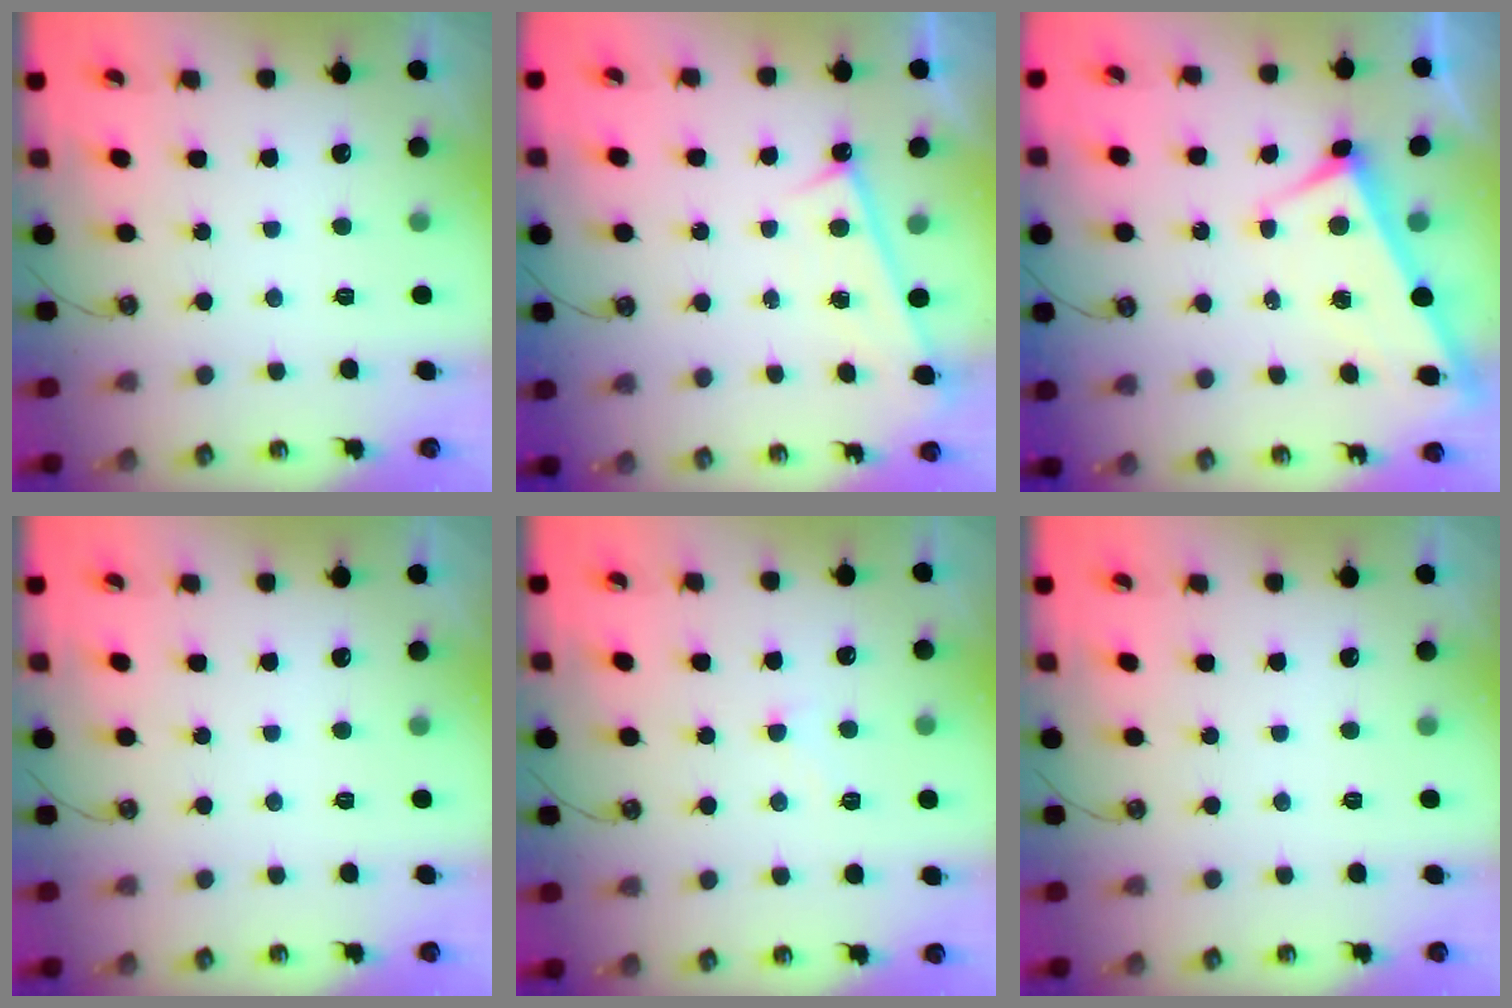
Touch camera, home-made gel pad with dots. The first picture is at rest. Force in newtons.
{"total": 0.6, "press": 0.1, "slide": 0.6}
{"total": 3.2, "press": 3.1, "slide": 0.7}
{"total": 0.0}
{"total": 1.4, "press": 1.3, "slide": 0.4}
{"total": 0.0}